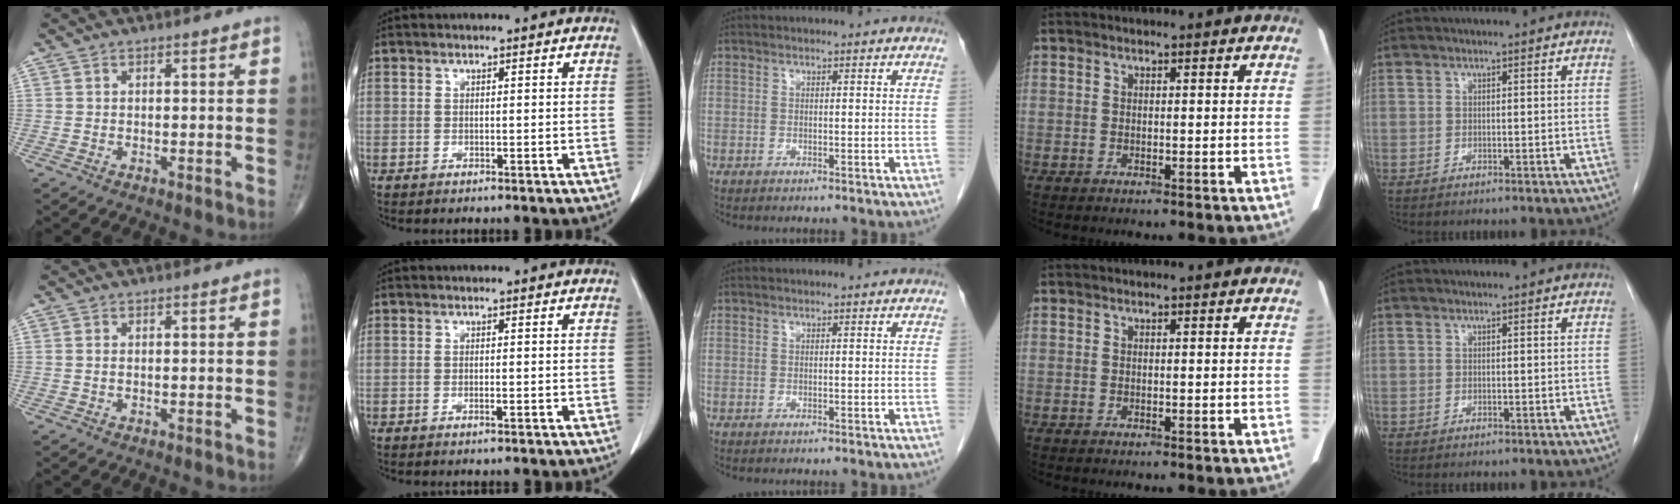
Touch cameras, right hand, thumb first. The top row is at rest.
{"thumb": {"total": 0.6, "force": [0.0, 0.3, 0.5], "torque": [-0.009, 0.002, 0.000]}, "index": {"total": 0.7, "force": [-0.4, 0.0, 0.6], "torque": [-0.015, 0.000, -0.005]}}